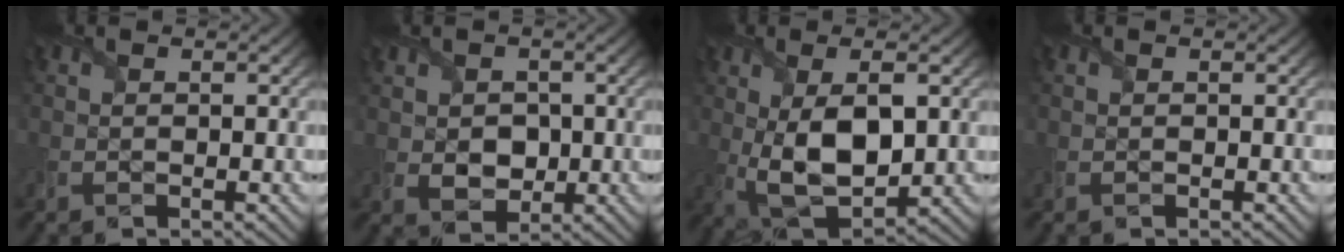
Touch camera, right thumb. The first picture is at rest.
{"total": 3.8, "force": [0.2, 3.2, 2.0], "torque": [-0.047, -0.009, 0.003]}
{"total": 10.1, "force": [0.3, 4.9, 8.9], "torque": [-0.187, -0.005, 0.012]}
{"total": 0.0}